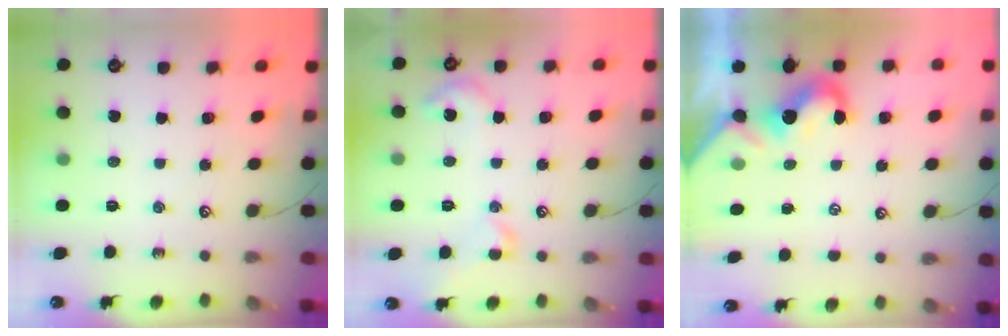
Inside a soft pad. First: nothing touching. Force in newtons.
{"total": 5.0, "press": 5.0, "slide": 0.8}
{"total": 1.6, "press": 1.3, "slide": 0.8}